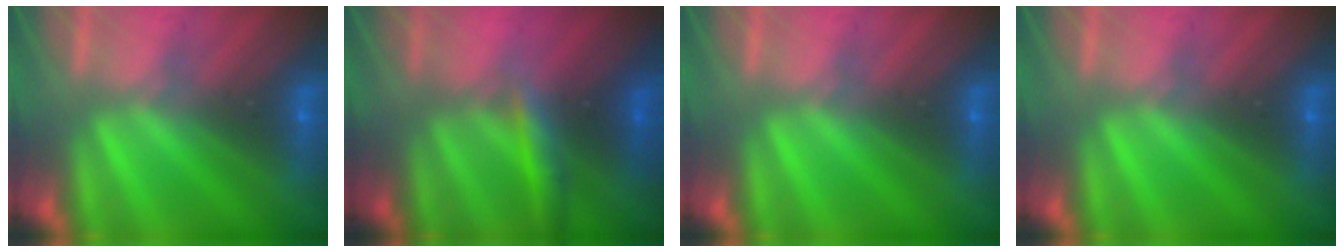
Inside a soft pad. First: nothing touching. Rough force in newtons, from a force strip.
{"total": 2.9}
{"total": 0.0}
{"total": 0.0}